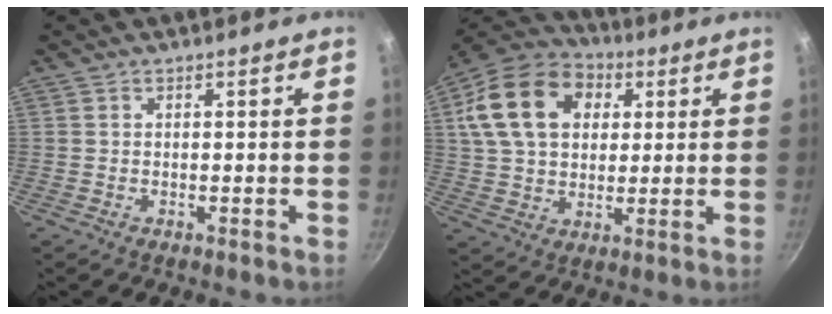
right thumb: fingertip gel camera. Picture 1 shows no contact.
{"total": 19.4, "force": [5.5, 14.0, 12.2], "torque": [-0.201, 0.015, 0.087]}